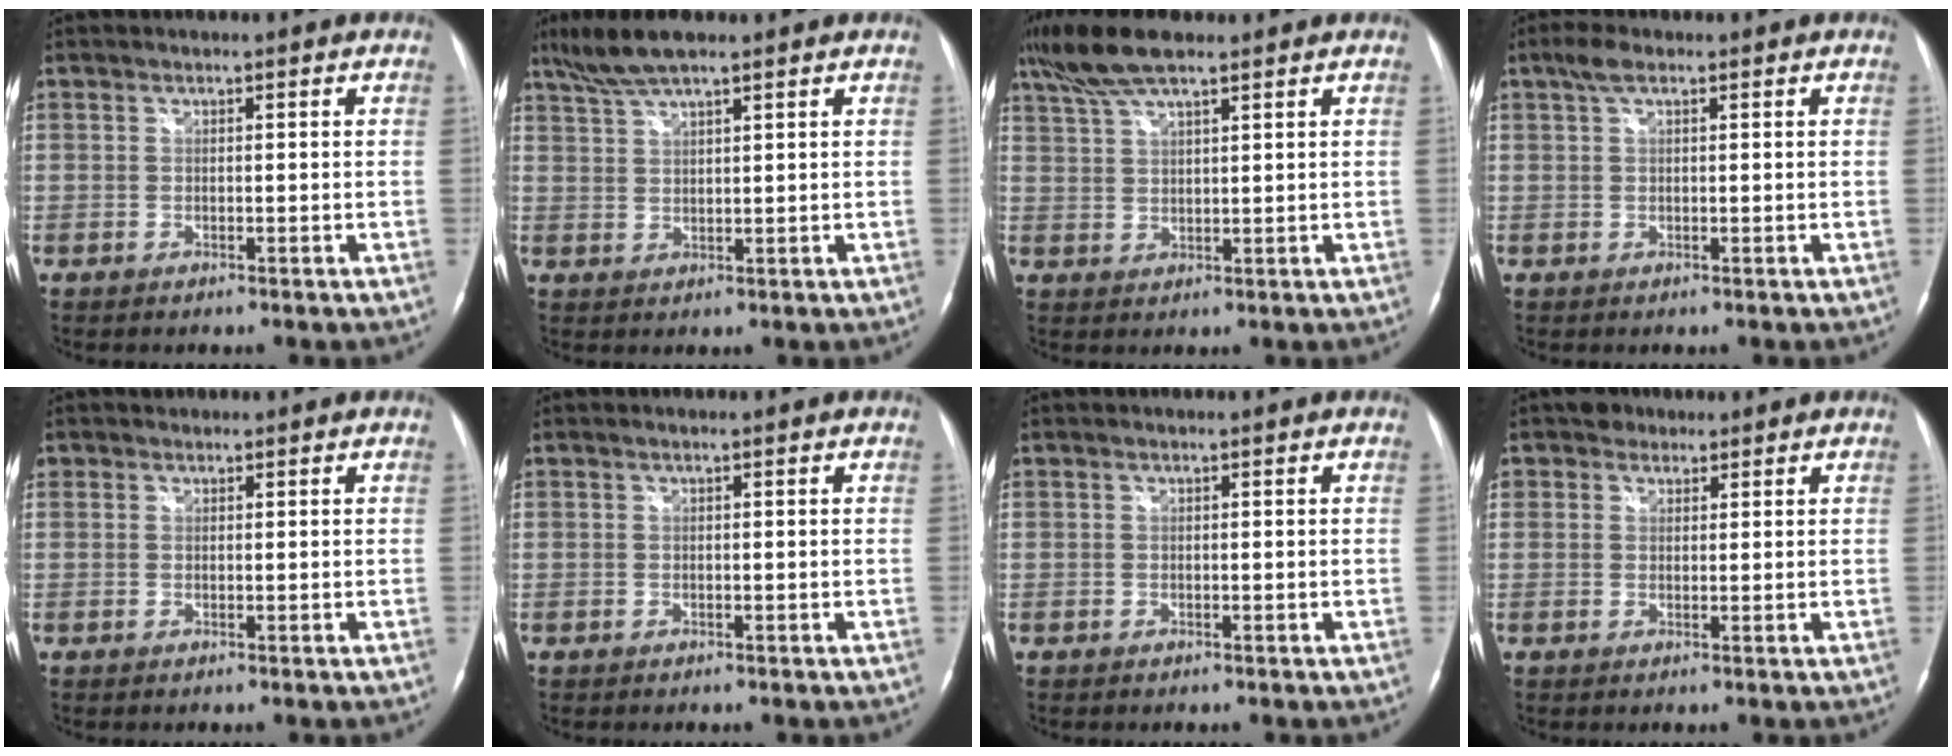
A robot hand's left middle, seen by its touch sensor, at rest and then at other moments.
{"total": 6.1, "force": [4.7, 0.8, 3.8], "torque": [-0.085, 0.018, 0.091]}
{"total": 8.1, "force": [6.2, 1.5, 5.1], "torque": [-0.111, 0.026, 0.116]}
{"total": 2.5, "force": [1.5, 0.8, 1.8], "torque": [-0.042, 0.017, 0.029]}
{"total": 0.9, "force": [0.6, 0.7, 0.0], "torque": [0.004, 0.006, 0.009]}
{"total": 0.0}
{"total": 0.0}
{"total": 2.5, "force": [1.6, 1.8, 0.4], "torque": [-0.006, 0.011, 0.024]}